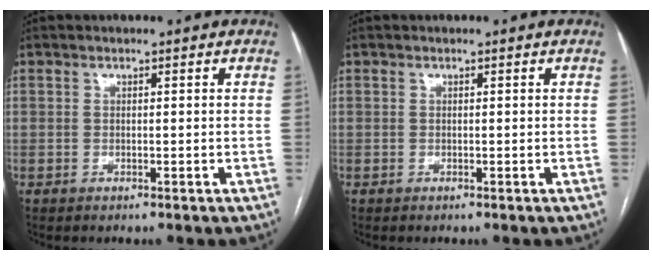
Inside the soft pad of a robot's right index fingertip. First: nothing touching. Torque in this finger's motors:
{"motor_torque": [0.00, 0.00, 0.00, 0.00]}